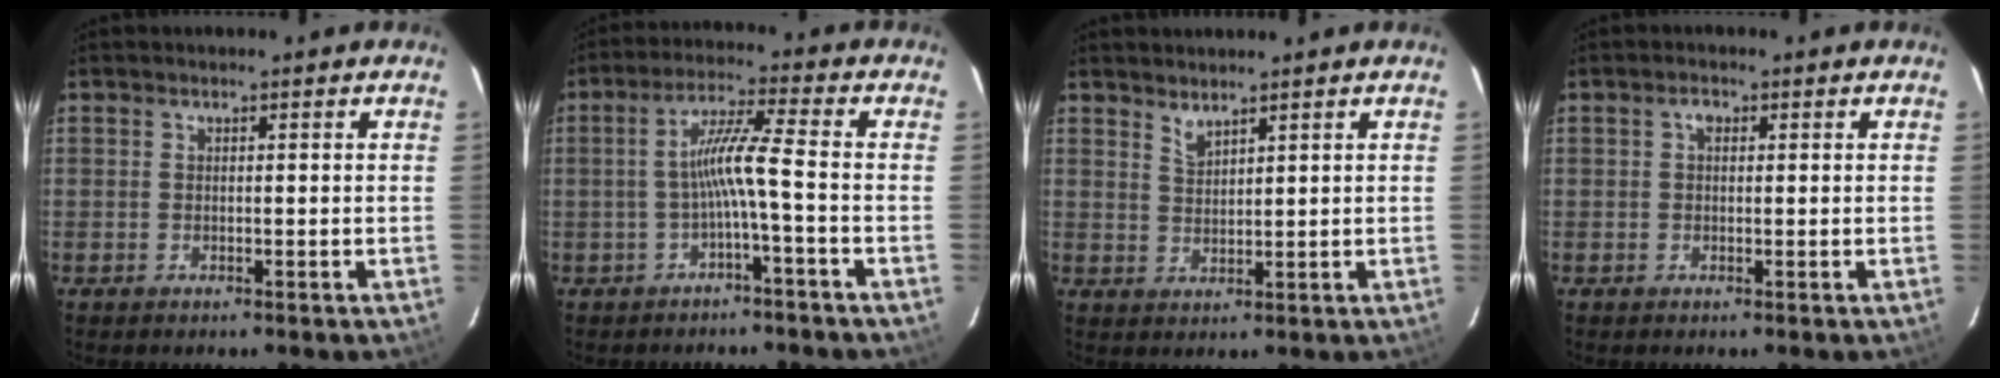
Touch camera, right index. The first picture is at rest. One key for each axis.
{"total": 6.1, "fx": -2.1, "fy": -0.9, "fz": 5.6, "tx": -0.122, "ty": 0.009, "tz": -0.036}
{"total": 2.4, "fx": 2.2, "fy": 0.4, "fz": 0.9, "tx": -0.016, "ty": 0.000, "tz": 0.040}
{"total": 1.4, "fx": 0.4, "fy": 1.0, "fz": 0.9, "tx": -0.014, "ty": 0.008, "tz": 0.003}